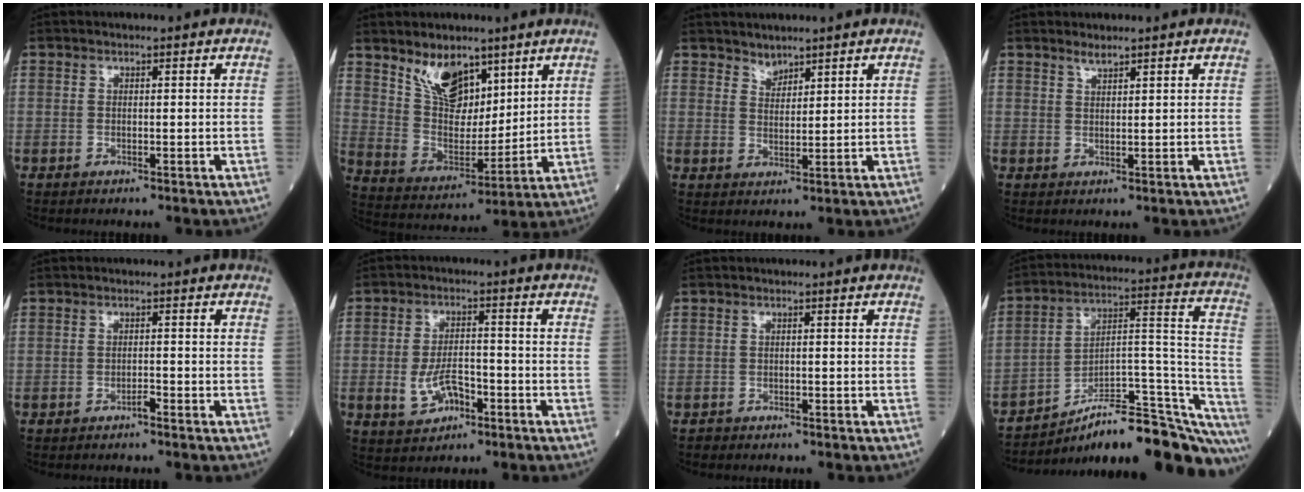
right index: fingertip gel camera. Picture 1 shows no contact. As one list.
[{"total": 10.5, "force": [7.0, 5.3, 5.8], "torque": [-0.114, 0.001, 0.141]}, {"total": 2.3, "force": [2.1, 0.8, 0.2], "torque": [-0.001, 0.001, 0.040]}, {"total": 1.4, "force": [1.3, 0.0, 0.5], "torque": [-0.011, -0.002, 0.028]}, {"total": 0.9, "force": [-0.8, 0.0, 0.5], "torque": [-0.008, 0.001, -0.015]}, {"total": 6.0, "force": [-2.3, 3.2, 4.5], "torque": [-0.089, 0.002, -0.037]}, {"total": 1.0, "force": [-0.8, 0.5, -0.3], "torque": [-0.005, 0.002, -0.017]}, {"total": 25.3, "force": [-20.8, 3.8, 13.9], "torque": [-0.121, 0.038, -0.300]}]